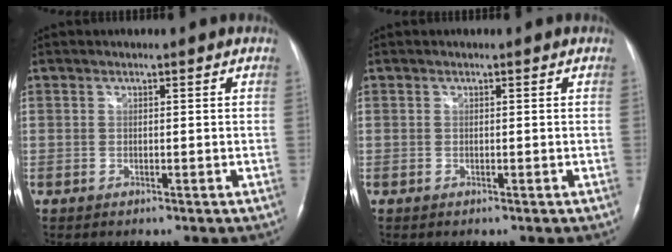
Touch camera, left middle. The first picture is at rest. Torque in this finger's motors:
{"motor_torque": [0.15, -0.27, -0.09, -0.01]}